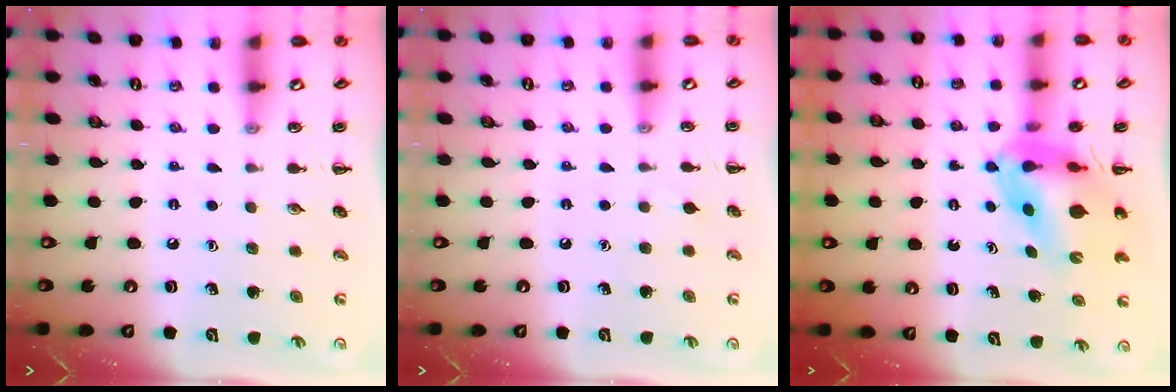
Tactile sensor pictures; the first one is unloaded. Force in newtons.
{"total": 2.3, "press": 2.0, "slide": 1.0}
{"total": 9.2, "press": 8.8, "slide": 2.9}